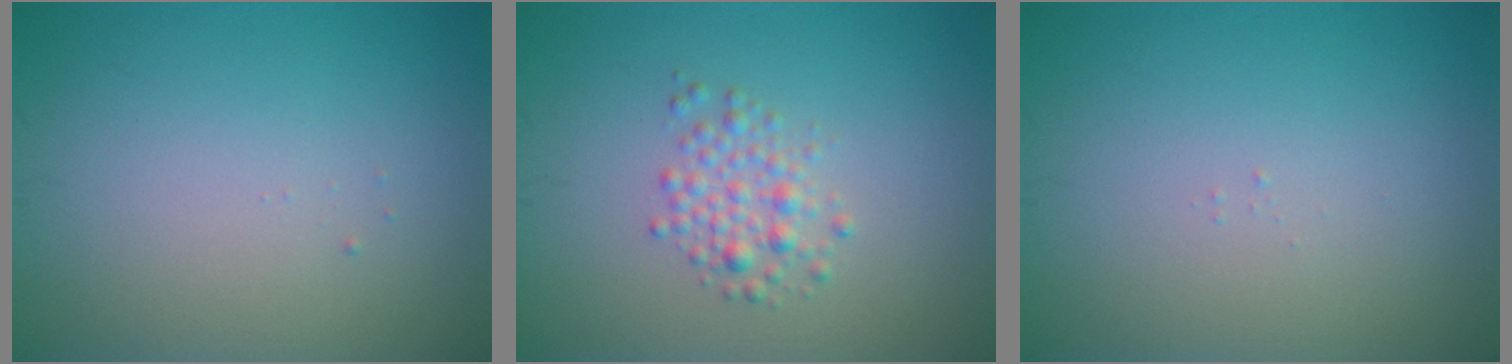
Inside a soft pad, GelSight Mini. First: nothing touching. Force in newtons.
{"total": 2.2, "press": 2.2, "slide": 0.1}
{"total": 0.0}